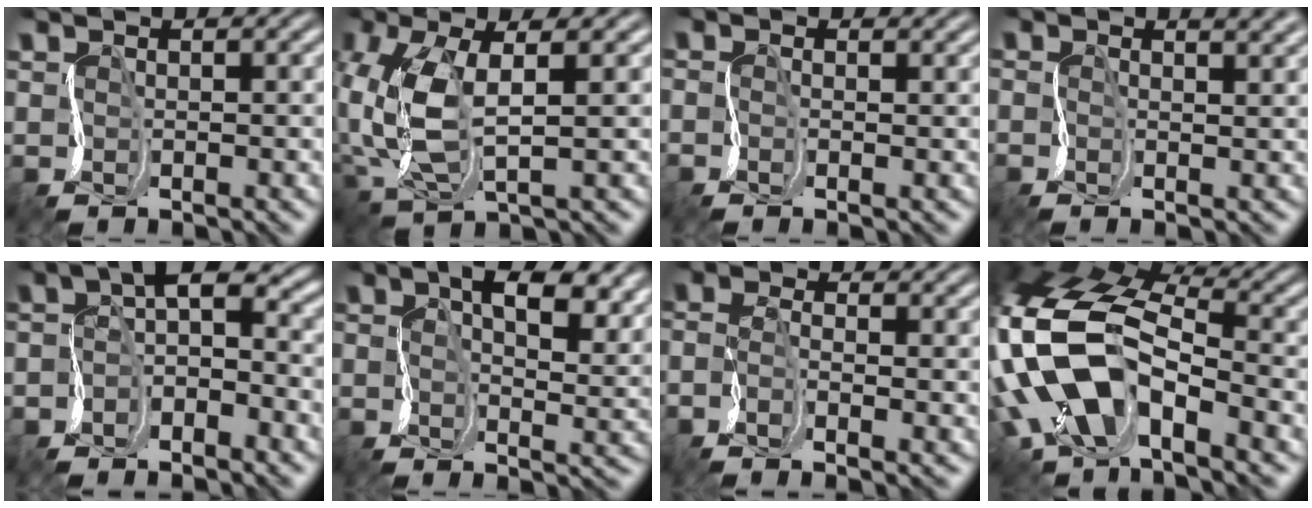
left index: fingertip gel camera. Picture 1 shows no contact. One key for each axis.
{"total": 5.9, "fx": 1.2, "fy": 2.4, "fz": 5.2, "tx": -0.146, "ty": 0.006, "tz": 0.022}
{"total": 0.7, "fx": -0.4, "fy": 0.3, "fz": 0.5, "tx": -0.002, "ty": -0.003, "tz": -0.006}
{"total": 3.6, "fx": 1.5, "fy": 1.7, "fz": 2.8, "tx": -0.020, "ty": 0.019, "tz": -0.005}
{"total": 4.4, "fx": -1.8, "fy": 1.8, "fz": 3.7, "tx": -0.069, "ty": 0.016, "tz": -0.045}
{"total": 8.9, "fx": 3.6, "fy": 3.9, "fz": 7.1, "tx": -0.125, "ty": 0.013, "tz": 0.049}
{"total": 4.5, "fx": -3.1, "fy": 1.4, "fz": 2.9, "tx": -0.076, "ty": -0.012, "tz": -0.059}
{"total": 12.3, "fx": -4.0, "fy": 7.1, "fz": 9.2, "tx": -0.214, "ty": -0.007, "tz": -0.075}